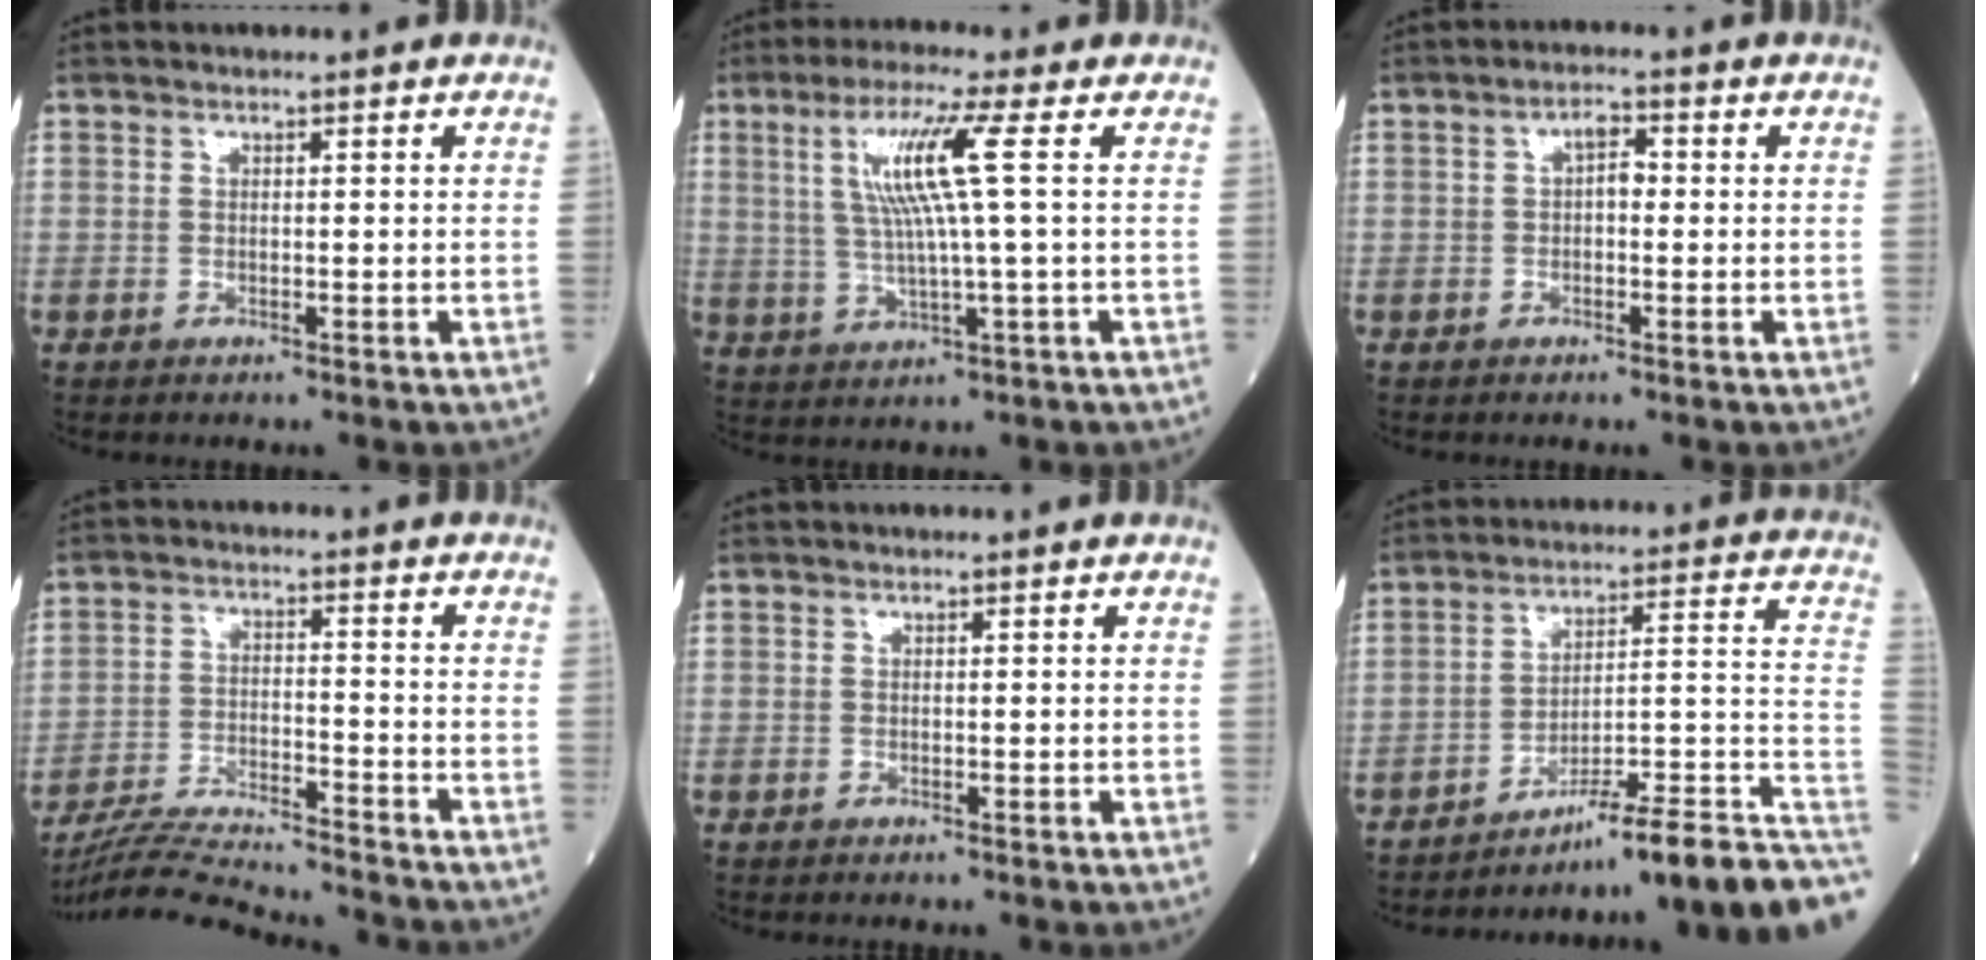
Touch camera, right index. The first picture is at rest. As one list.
[{"total": 8.7, "force": [2.3, -1.1, 8.4], "torque": [-0.166, 0.005, 0.048]}, {"total": 2.5, "force": [0.1, 1.2, 2.2], "torque": [-0.031, 0.012, -0.002]}, {"total": 13.8, "force": [-13.2, -0.3, 3.9], "torque": [-0.065, -0.008, -0.218]}, {"total": 0.0}, {"total": 18.0, "force": [-13.5, 0.1, 12.0], "torque": [-0.093, 0.037, -0.199]}]